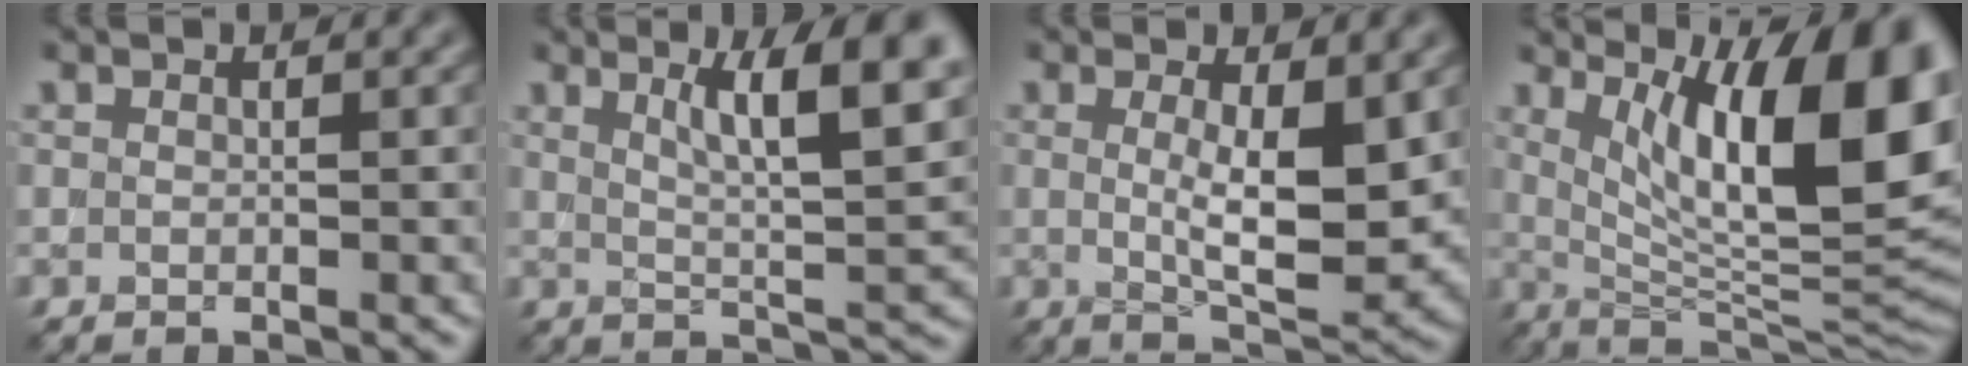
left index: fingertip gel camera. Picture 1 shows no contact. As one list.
[{"total": 9.0, "force": [4.3, 2.1, 7.6], "torque": [-0.097, 0.008, 0.069]}, {"total": 5.5, "force": [1.1, 1.4, 5.1], "torque": [-0.089, -0.010, 0.022]}, {"total": 14.9, "force": [5.5, 4.6, 13.1], "torque": [-0.158, -0.002, 0.089]}]